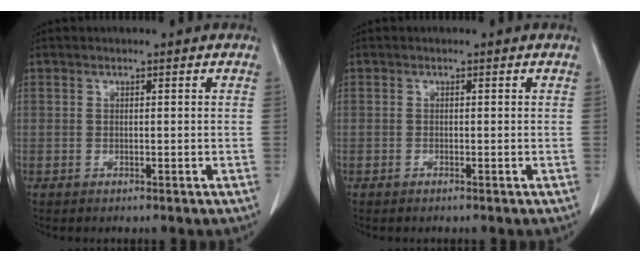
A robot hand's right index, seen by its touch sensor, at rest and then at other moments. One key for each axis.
{"total": 0.0}